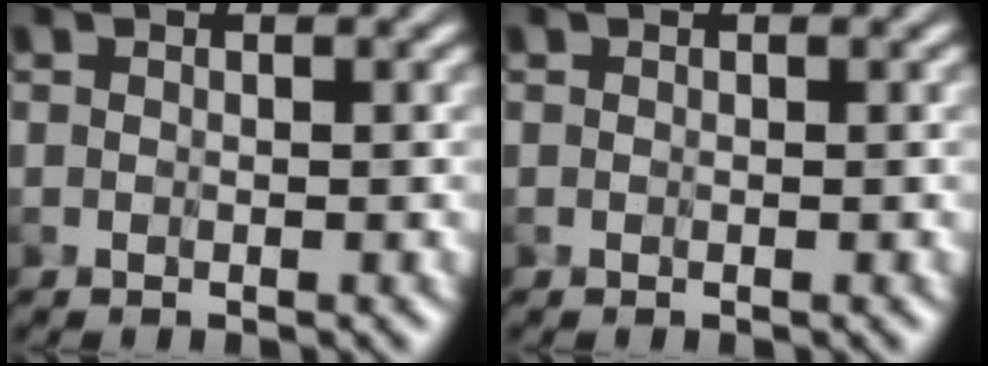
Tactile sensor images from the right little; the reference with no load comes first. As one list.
[{"total": 0.0}]